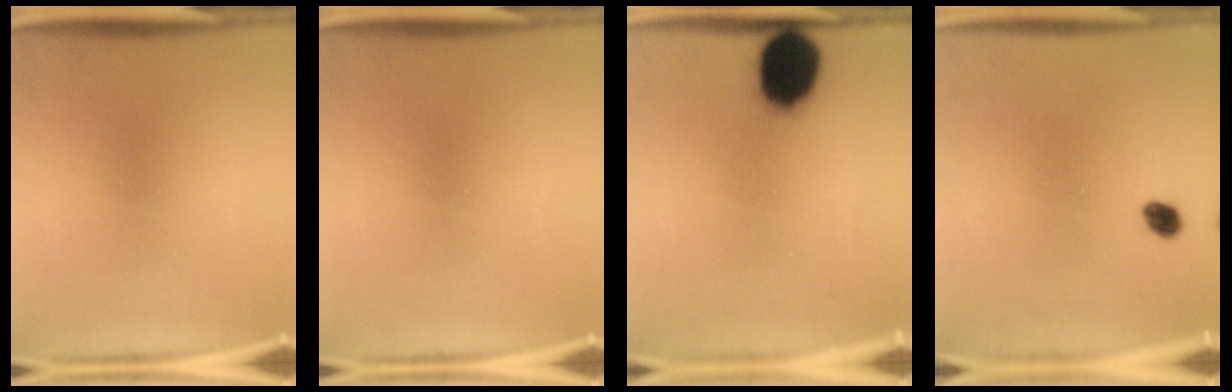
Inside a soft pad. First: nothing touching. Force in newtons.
{"total": 0.0}
{"total": 13.4}
{"total": 2.0}